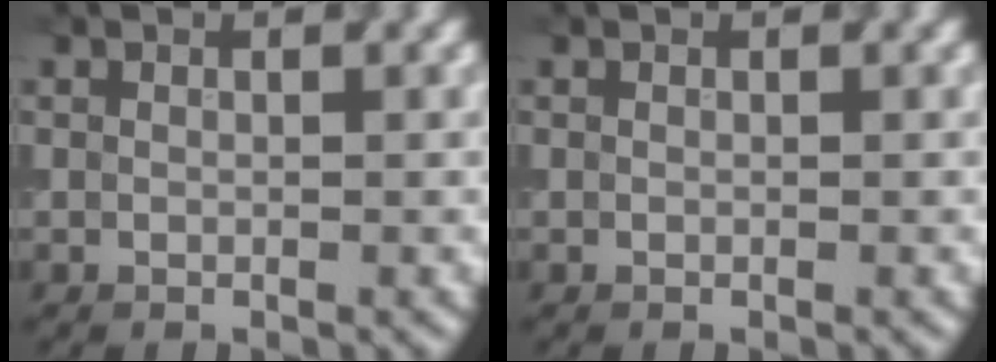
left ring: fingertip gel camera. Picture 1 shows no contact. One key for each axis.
{"total": 0.0}